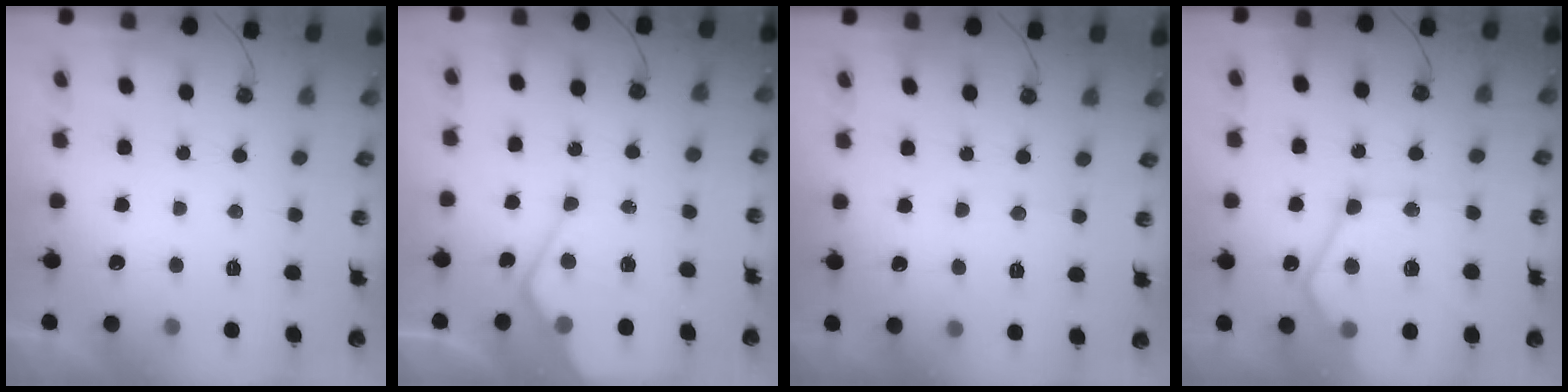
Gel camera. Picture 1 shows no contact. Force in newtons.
{"total": 11.0, "press": 10.9, "slide": 1.3}
{"total": 6.0, "press": 6.0, "slide": 0.4}
{"total": 18.3, "press": 18.3, "slide": 1.4}